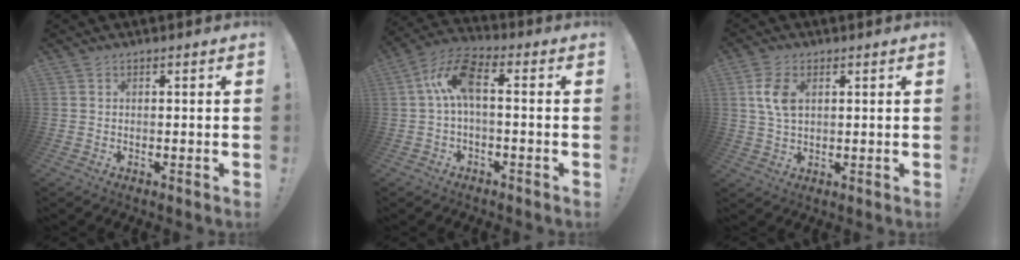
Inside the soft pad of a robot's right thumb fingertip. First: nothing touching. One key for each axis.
{"total": 10.2, "fx": 0.3, "fy": 4.3, "fz": 9.2, "tx": -0.182, "ty": 0.010, "tz": 0.006}
{"total": 7.4, "fx": 2.0, "fy": 4.7, "fz": 5.3, "tx": -0.106, "ty": 0.001, "tz": 0.036}